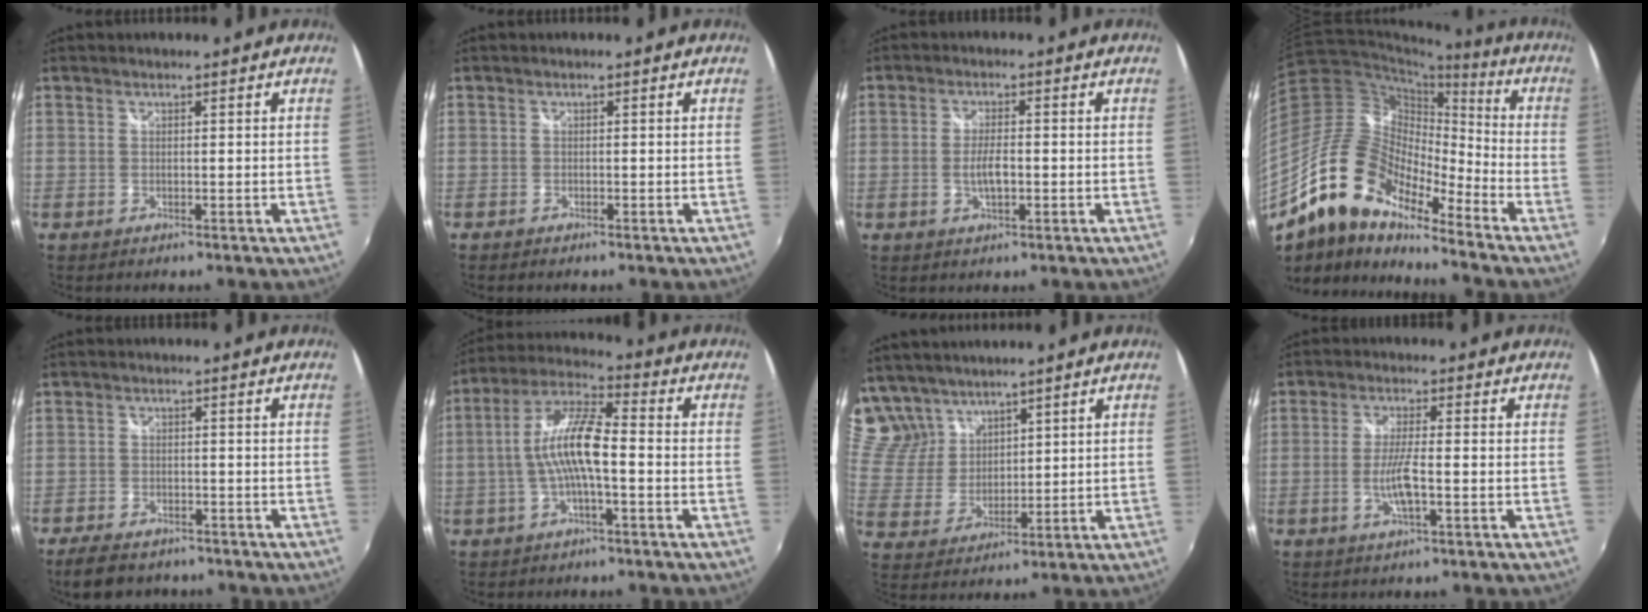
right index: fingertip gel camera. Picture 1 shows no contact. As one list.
[{"total": 0.8, "force": [-0.7, 0.3, 0.1], "torque": [-0.007, -0.003, -0.015]}, {"total": 3.8, "force": [-0.9, 1.3, 3.5], "torque": [-0.068, -0.003, -0.016]}, {"total": 17.4, "force": [-12.5, 6.1, 10.5], "torque": [-0.180, -0.005, -0.252]}, {"total": 7.6, "force": [-6.1, 3.5, 2.9], "torque": [-0.080, -0.004, -0.099]}, {"total": 10.8, "force": [-1.7, 2.3, 10.4], "torque": [-0.213, 0.013, -0.034]}, {"total": 11.4, "force": [9.6, 5.8, 2.2], "torque": [-0.056, 0.016, 0.210]}, {"total": 5.4, "force": [-1.6, 0.5, 5.2], "torque": [-0.102, -0.006, -0.031]}]